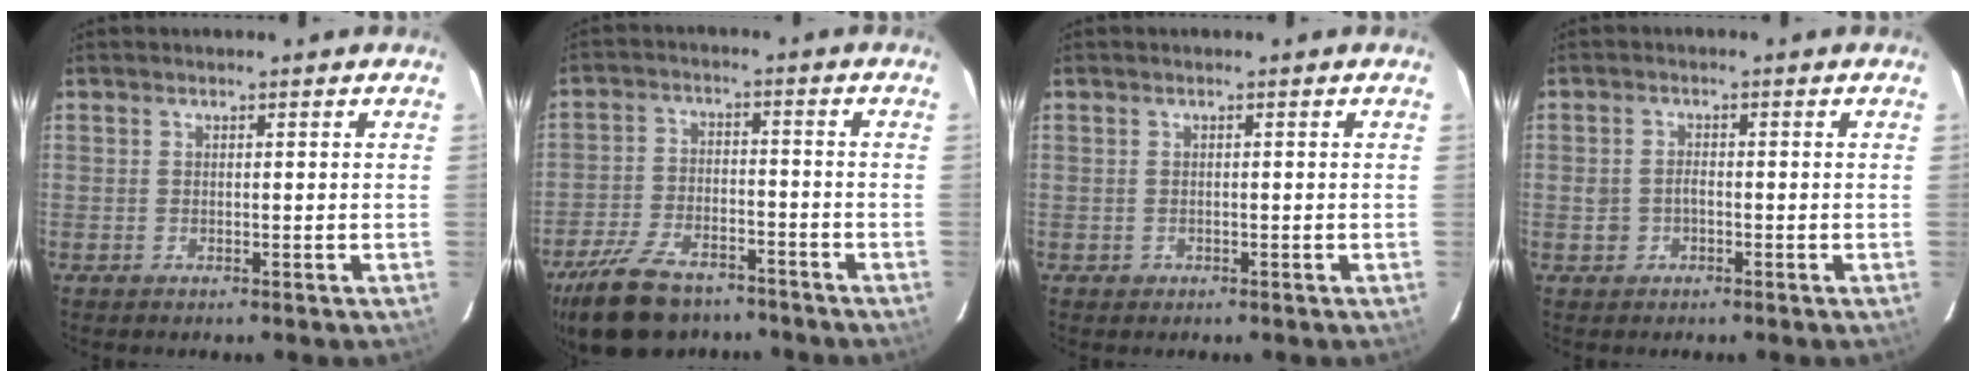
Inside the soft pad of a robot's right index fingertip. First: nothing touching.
{"total": 16.1, "force": [-12.1, 7.6, 7.4], "torque": [-0.175, -0.010, -0.201]}
{"total": 0.8, "force": [-0.4, 0.7, -0.1], "torque": [0.003, -0.001, -0.002]}
{"total": 2.3, "force": [-0.7, 1.9, 1.1], "torque": [-0.026, 0.006, -0.010]}